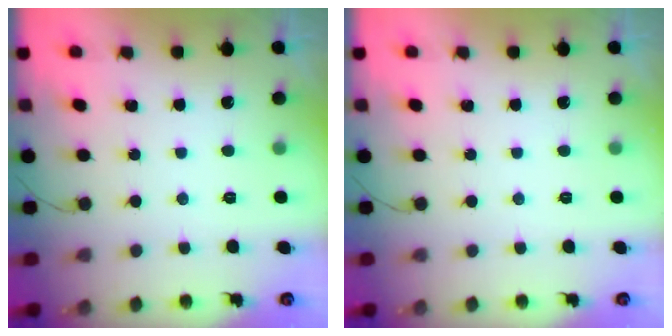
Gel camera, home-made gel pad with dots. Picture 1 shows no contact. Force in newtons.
{"total": 0.0}